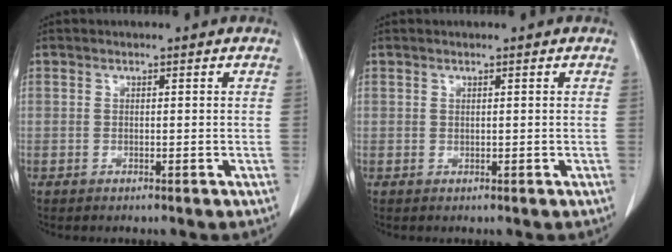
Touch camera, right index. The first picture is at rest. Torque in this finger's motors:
{"motor_torque": [0.00, 0.00, 0.00, 0.00]}